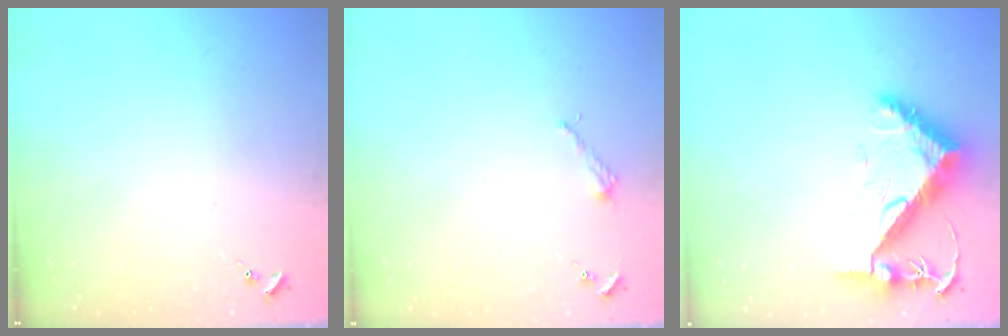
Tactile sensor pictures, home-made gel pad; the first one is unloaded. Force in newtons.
{"total": 2.2, "press": 2.2, "slide": 0.3}
{"total": 9.5, "press": 9.5, "slide": 1.1}